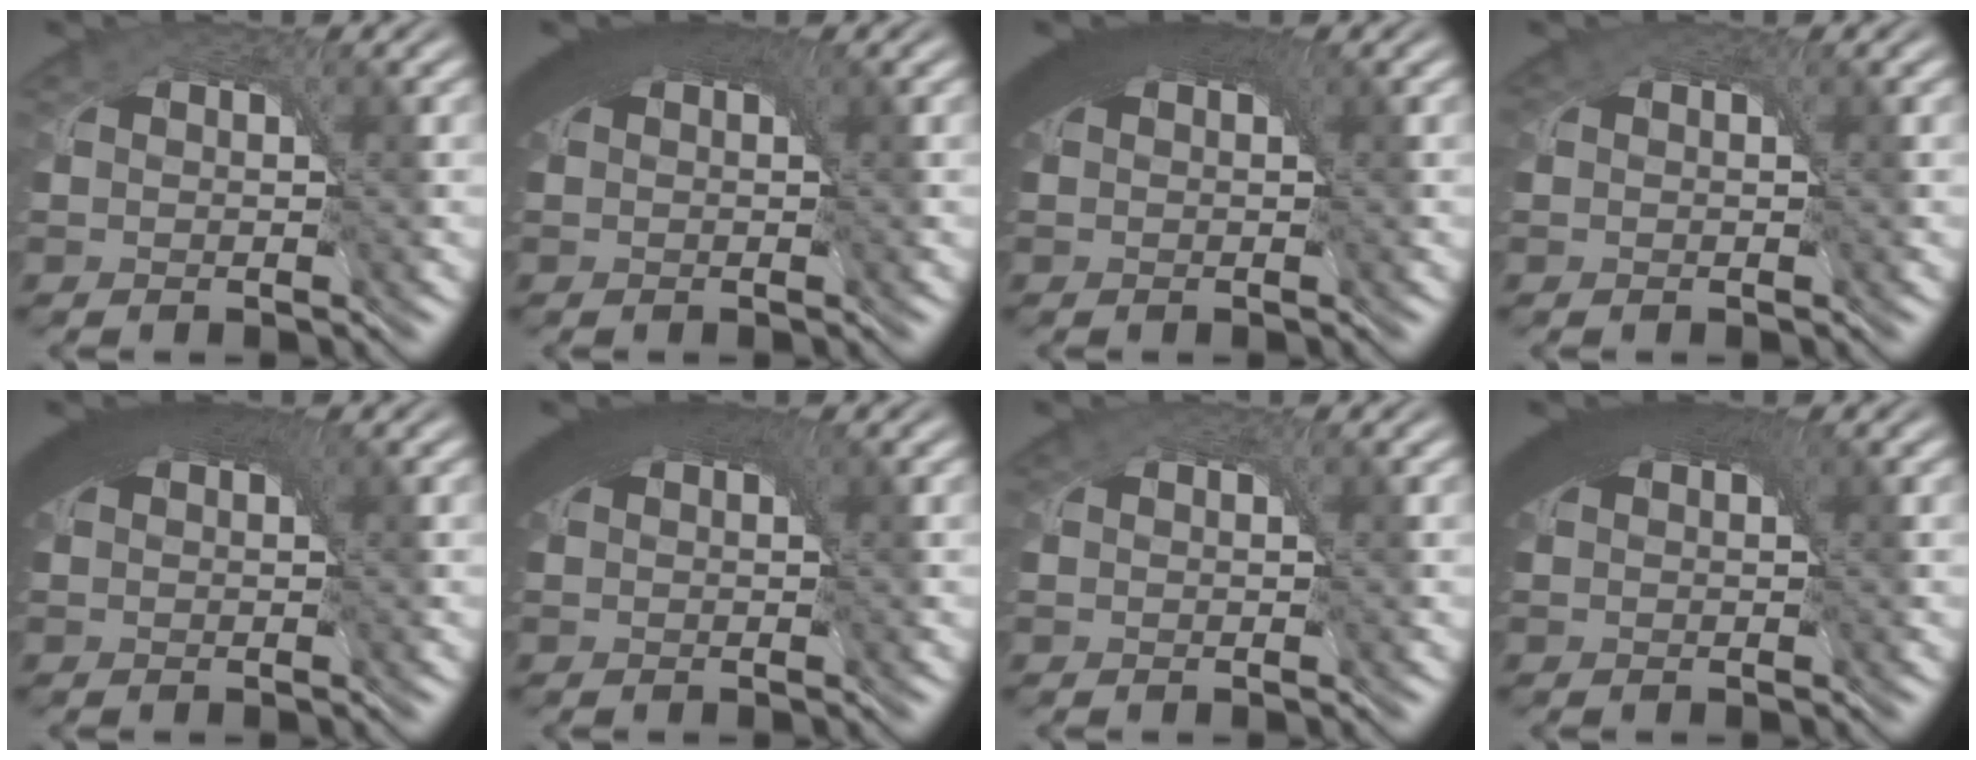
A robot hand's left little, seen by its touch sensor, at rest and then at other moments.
{"total": 7.5, "force": [3.1, 3.6, 5.8], "torque": [-0.091, 0.020, 0.034]}
{"total": 8.1, "force": [3.1, 3.9, 6.4], "torque": [-0.098, 0.021, 0.033]}
{"total": 1.2, "force": [0.5, 0.8, 0.7], "torque": [-0.016, 0.001, 0.006]}
{"total": 8.3, "force": [3.1, 3.9, 6.6], "torque": [-0.100, 0.021, 0.033]}
{"total": 8.0, "force": [3.1, 3.8, 6.3], "torque": [-0.097, 0.021, 0.033]}
{"total": 0.8, "force": [0.4, 0.6, 0.5], "torque": [-0.010, 0.001, 0.004]}
{"total": 8.2, "force": [3.0, 3.9, 6.5], "torque": [-0.098, 0.020, 0.032]}